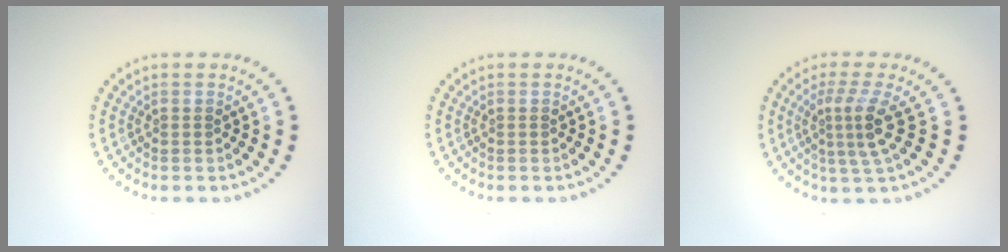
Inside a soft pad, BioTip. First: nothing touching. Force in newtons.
{"total": 0.0}
{"total": 3.3, "press": 2.3, "slide": 2.4}